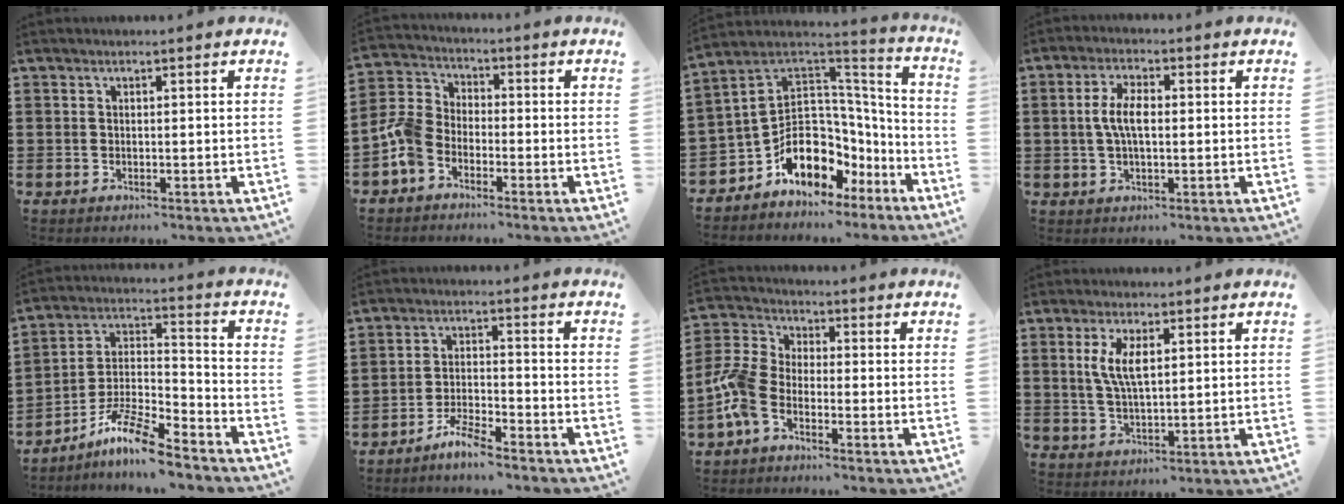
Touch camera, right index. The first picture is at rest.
{"total": 5.5, "force": [-3.3, 3.6, 2.4], "torque": [-0.082, 0.000, -0.076]}
{"total": 11.3, "force": [-4.1, 8.4, 6.2], "torque": [-0.130, -0.012, -0.074]}
{"total": 5.3, "force": [0.1, 2.2, 4.8], "torque": [-0.106, 0.001, -0.004]}
{"total": 9.8, "force": [-8.0, 1.4, 5.4], "torque": [-0.112, 0.010, -0.158]}
{"total": 4.7, "force": [-4.4, 0.1, 1.6], "torque": [-0.046, 0.000, -0.089]}
{"total": 6.2, "force": [-4.2, 2.9, 3.5], "torque": [-0.113, -0.013, -0.093]}
{"total": 5.5, "force": [1.6, 2.0, 4.9], "torque": [-0.102, 0.005, 0.027]}